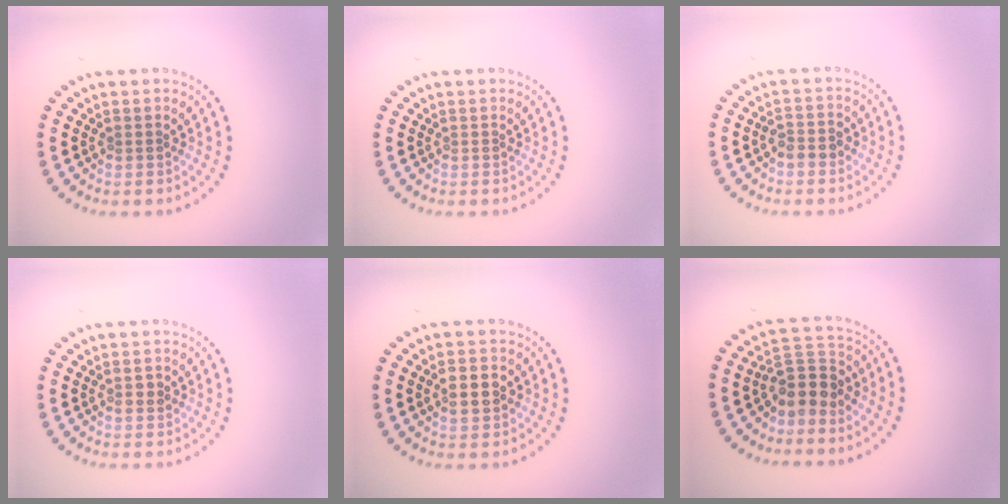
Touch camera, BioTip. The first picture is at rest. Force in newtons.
{"total": 0.0}
{"total": 1.9, "press": 1.8, "slide": 0.6}
{"total": 1.0, "press": 1.0, "slide": 0.3}
{"total": 2.9, "press": 2.9, "slide": 0.2}
{"total": 3.8, "press": 3.4, "slide": 1.7}